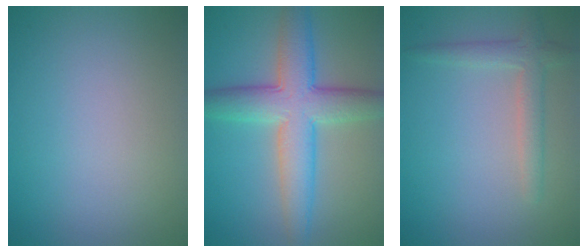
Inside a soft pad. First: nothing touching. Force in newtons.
{"total": 7.5, "press": 7.5, "slide": 0.1}
{"total": 2.5, "press": 2.5, "slide": 0.3}